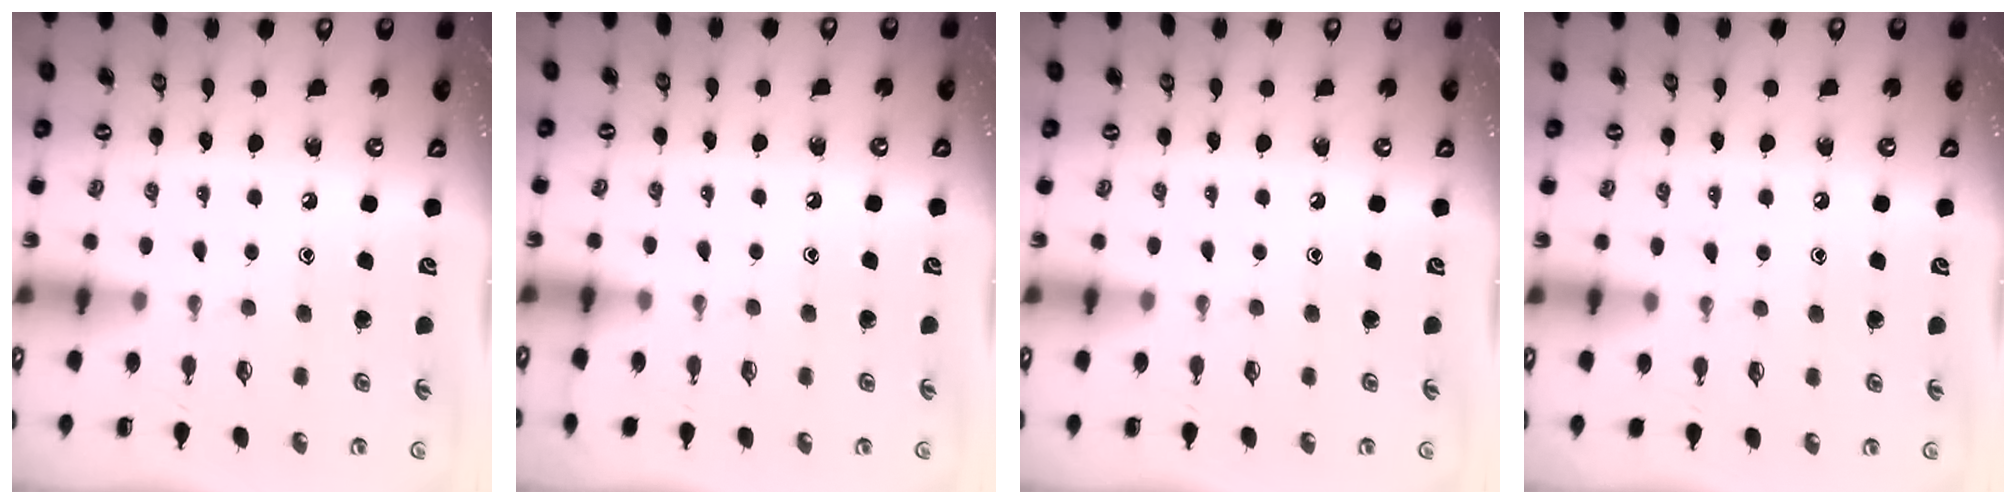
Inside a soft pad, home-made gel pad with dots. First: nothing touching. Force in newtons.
{"total": 2.9, "press": 2.9, "slide": 0.4}
{"total": 0.0}
{"total": 7.6, "press": 7.6, "slide": 0.8}